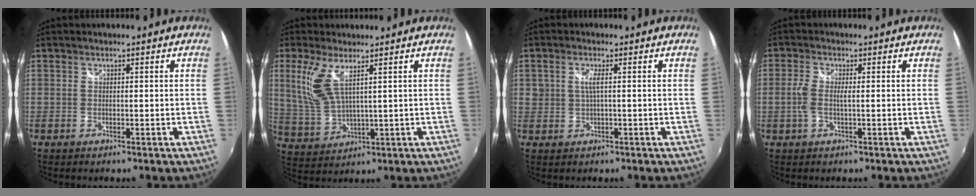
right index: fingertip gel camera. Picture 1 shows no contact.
{"total": 7.9, "force": [3.8, 2.4, 6.5], "torque": [-0.148, -0.005, 0.088]}
{"total": 2.1, "force": [0.1, 0.8, 1.9], "torque": [-0.040, 0.001, 0.003]}
{"total": 3.6, "force": [-0.2, 0.9, 3.5], "torque": [-0.074, -0.001, -0.006]}